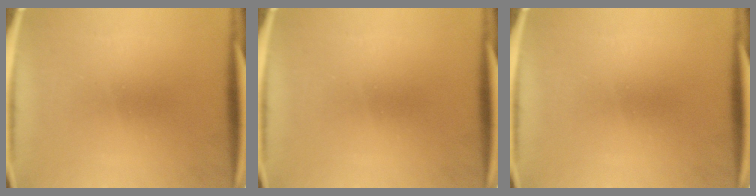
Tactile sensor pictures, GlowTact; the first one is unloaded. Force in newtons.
{"total": 0.0}
{"total": 0.0}